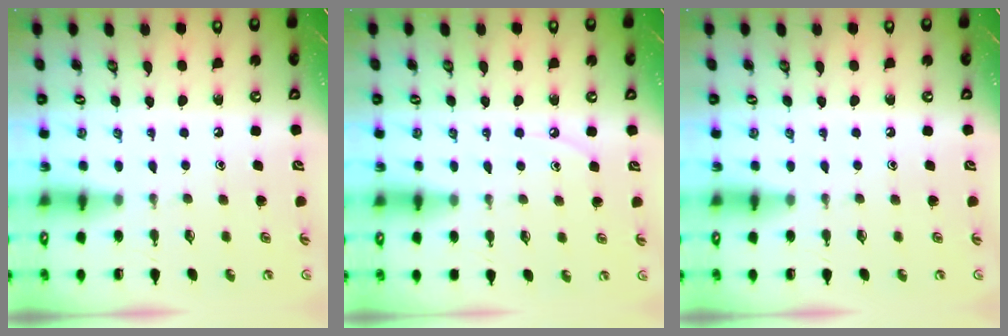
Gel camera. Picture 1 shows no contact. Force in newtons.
{"total": 4.6, "press": 4.5, "slide": 0.6}
{"total": 0.0}